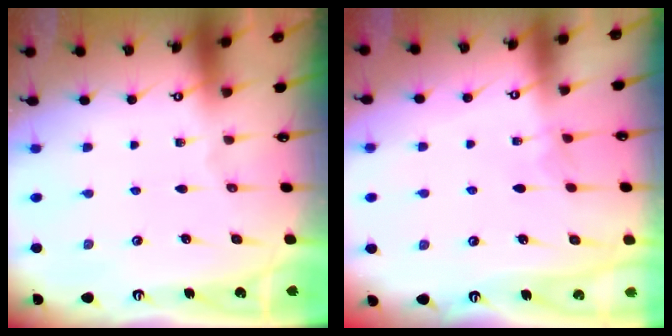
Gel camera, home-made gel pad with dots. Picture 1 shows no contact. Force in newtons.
{"total": 2.3, "press": 2.3, "slide": 0.3}